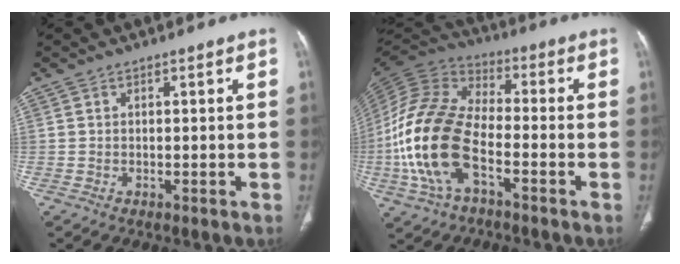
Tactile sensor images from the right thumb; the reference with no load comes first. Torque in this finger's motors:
{"motor_torque": [0.96, 1.31, 2.44, -0.33, 0.89]}